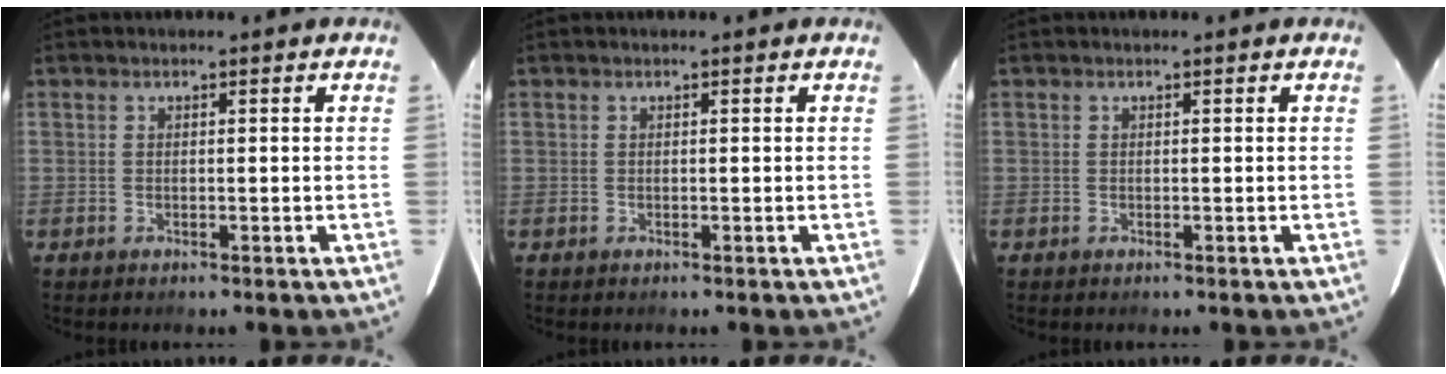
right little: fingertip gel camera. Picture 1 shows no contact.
{"total": 0.0}
{"total": 0.0}